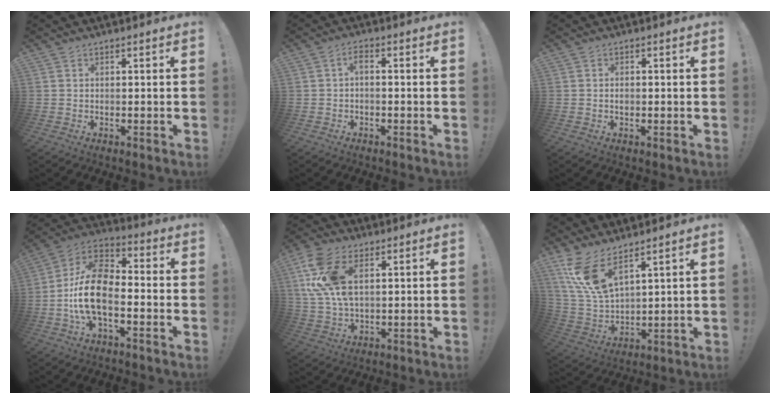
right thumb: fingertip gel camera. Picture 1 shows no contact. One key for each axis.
{"total": 2.4, "fx": -0.8, "fy": 0.7, "fz": 2.1, "tx": -0.044, "ty": 0.012, "tz": -0.015}
{"total": 1.1, "fx": -0.3, "fy": 0.9, "fz": 0.6, "tx": -0.009, "ty": 0.005, "tz": -0.006}
{"total": 15.9, "fx": -4.6, "fy": 8.9, "fz": 12.4, "tx": -0.248, "ty": 0.033, "tz": -0.073}
{"total": 14.6, "fx": 4.6, "fy": 8.7, "fz": 10.8, "tx": -0.223, "ty": -0.006, "tz": 0.088}
{"total": 12.5, "fx": 8.2, "fy": 4.7, "fz": 8.1, "tx": -0.175, "ty": -0.049, "tz": 0.156}